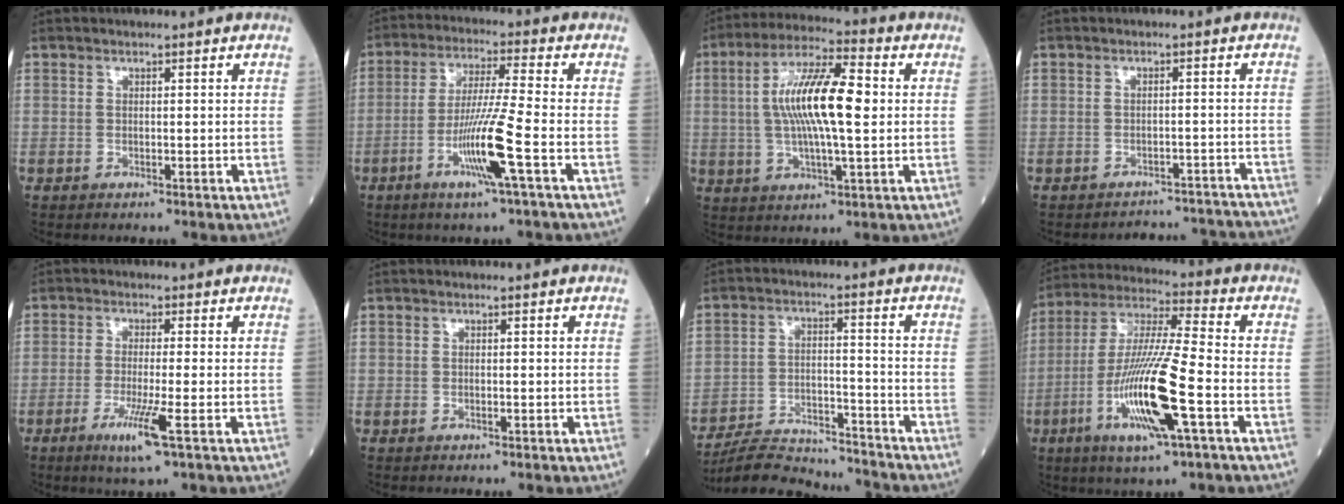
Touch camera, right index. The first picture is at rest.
{"total": 10.1, "force": [-3.9, -1.2, 9.3], "torque": [-0.182, -0.013, -0.076]}
{"total": 13.3, "force": [1.3, 2.6, 13.0], "torque": [-0.245, 0.017, 0.018]}
{"total": 9.2, "force": [-9.0, 1.6, -0.7], "torque": [0.026, 0.031, -0.094]}
{"total": 5.8, "force": [-2.6, -0.5, 5.2], "torque": [-0.099, -0.019, -0.049]}
{"total": 0.0}
{"total": 13.9, "force": [-13.5, 1.4, 2.8], "torque": [-0.042, 0.009, -0.214]}
{"total": 16.4, "force": [-5.3, 0.8, 15.5], "torque": [-0.315, -0.017, -0.101]}